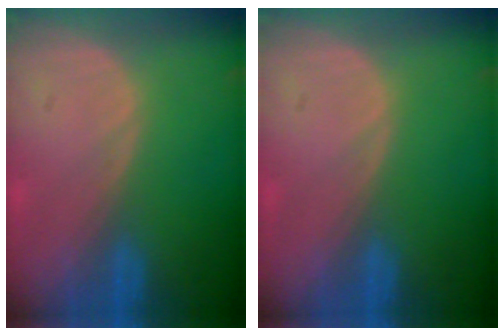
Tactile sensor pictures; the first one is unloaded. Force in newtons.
{"total": 0.0}